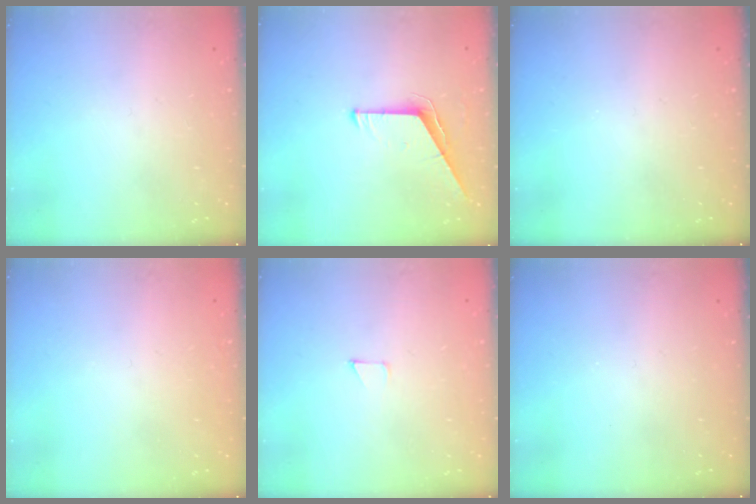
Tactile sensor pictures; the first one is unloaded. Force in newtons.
{"total": 6.2, "press": 6.2, "slide": 0.5}
{"total": 0.0}
{"total": 1.6, "press": 1.6, "slide": 0.1}
{"total": 2.7, "press": 2.7, "slide": 0.2}
{"total": 0.0}